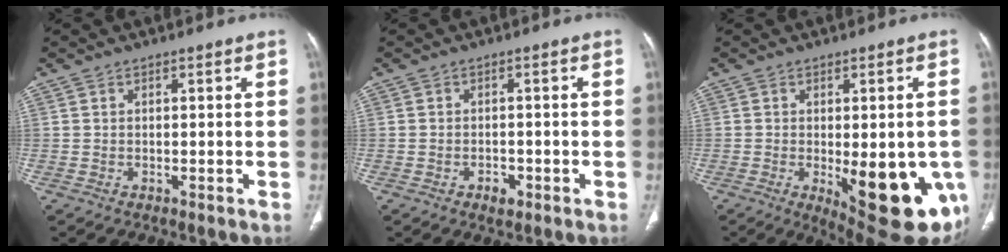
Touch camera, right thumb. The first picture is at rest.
{"total": 2.3, "force": [-1.2, 1.5, 1.3], "torque": [-0.016, 0.003, -0.013]}
{"total": 18.9, "force": [-5.2, 7.2, 16.7], "torque": [-0.153, -0.018, -0.043]}